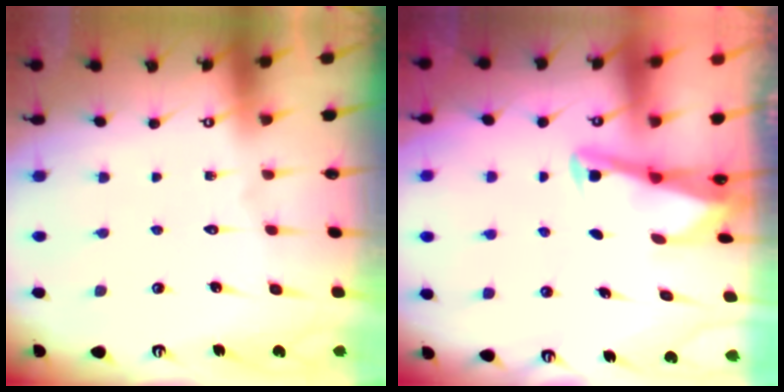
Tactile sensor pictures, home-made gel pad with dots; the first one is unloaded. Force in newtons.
{"total": 2.9, "press": 2.8, "slide": 0.4}